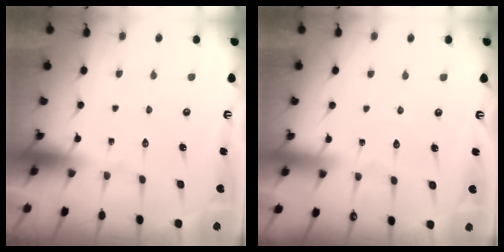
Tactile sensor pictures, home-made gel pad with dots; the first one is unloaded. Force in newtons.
{"total": 2.9, "press": 2.9, "slide": 0.3}